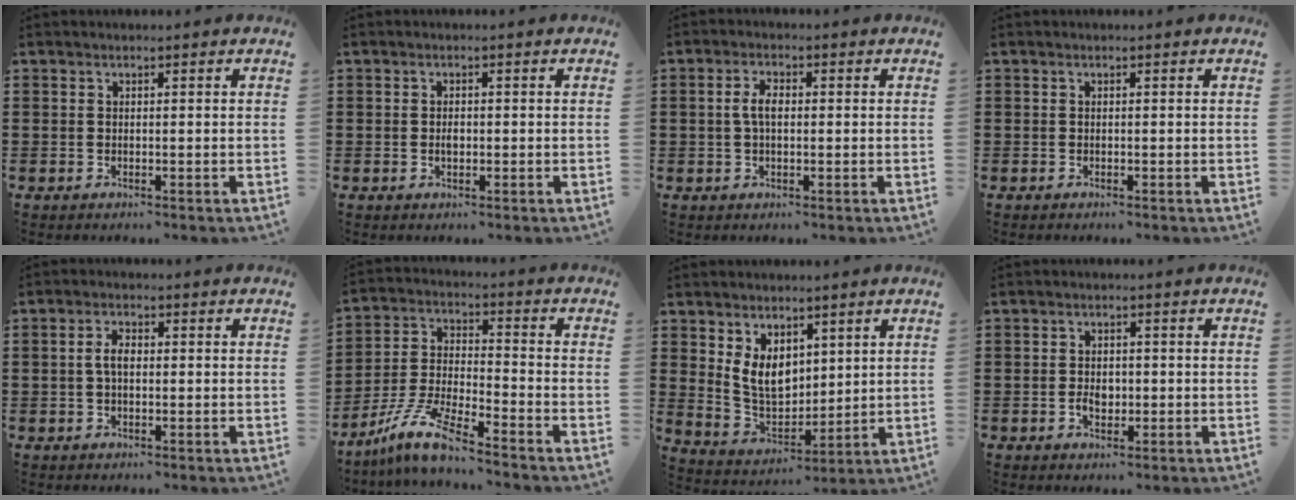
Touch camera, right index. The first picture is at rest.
{"total": 1.3, "force": [-0.1, 0.7, 1.1], "torque": [-0.022, 0.002, -0.003]}
{"total": 3.3, "force": [0.1, 1.6, 3.0], "torque": [-0.066, 0.004, -0.002]}
{"total": 0.0}
{"total": 2.8, "force": [0.0, 1.4, 2.5], "torque": [-0.056, 0.002, -0.004]}
{"total": 8.5, "force": [-7.2, 0.2, 4.5], "torque": [-0.109, -0.005, -0.149]}
{"total": 7.0, "force": [3.0, 4.9, 4.0], "torque": [-0.091, 0.000, 0.057]}
{"total": 2.5, "force": [-0.5, 1.7, 1.7], "torque": [-0.033, 0.004, -0.010]}